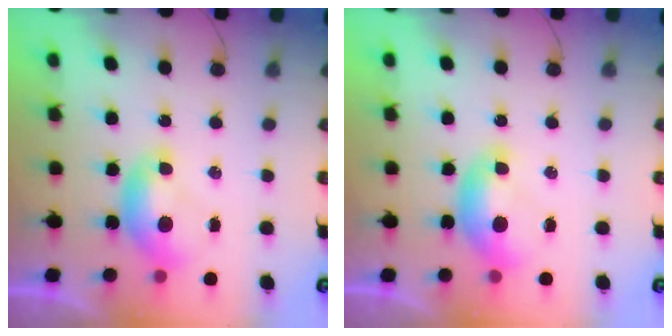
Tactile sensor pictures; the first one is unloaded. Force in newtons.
{"total": 0.0}